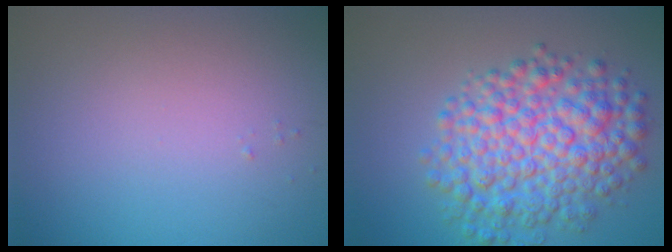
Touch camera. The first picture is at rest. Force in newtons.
{"total": 8.0, "press": 8.0, "slide": 0.1}